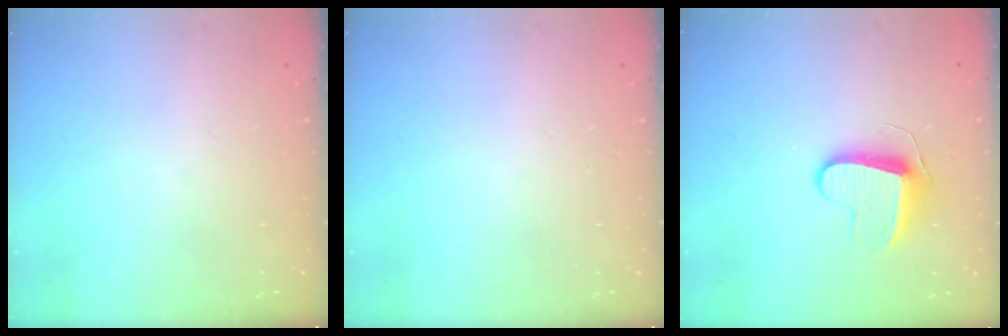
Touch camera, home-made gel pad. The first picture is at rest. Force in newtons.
{"total": 0.0}
{"total": 9.0, "press": 9.0, "slide": 0.6}